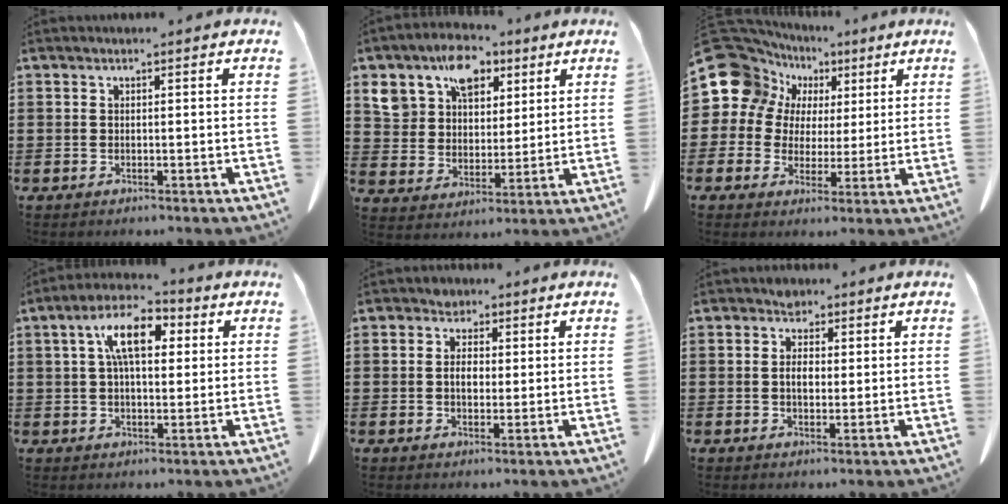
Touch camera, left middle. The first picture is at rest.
{"total": 9.6, "force": [5.8, 6.7, 3.7], "torque": [-0.087, 0.001, 0.105]}
{"total": 11.0, "force": [4.2, 9.6, 3.2], "torque": [-0.128, -0.028, 0.079]}
{"total": 8.7, "force": [3.1, 4.0, 7.0], "torque": [-0.132, 0.009, 0.051]}
{"total": 3.3, "force": [0.9, 2.5, 1.9], "torque": [-0.038, 0.005, 0.014]}
{"total": 3.3, "force": [1.4, 2.3, 1.9], "torque": [-0.037, 0.006, 0.023]}